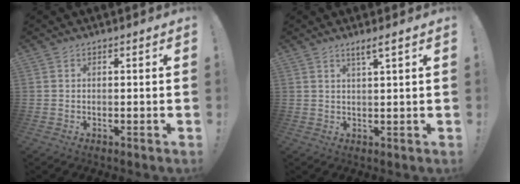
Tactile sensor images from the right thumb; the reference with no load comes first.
{"total": 3.0, "force": [1.9, -0.3, 2.3], "torque": [-0.046, -0.004, 0.030]}